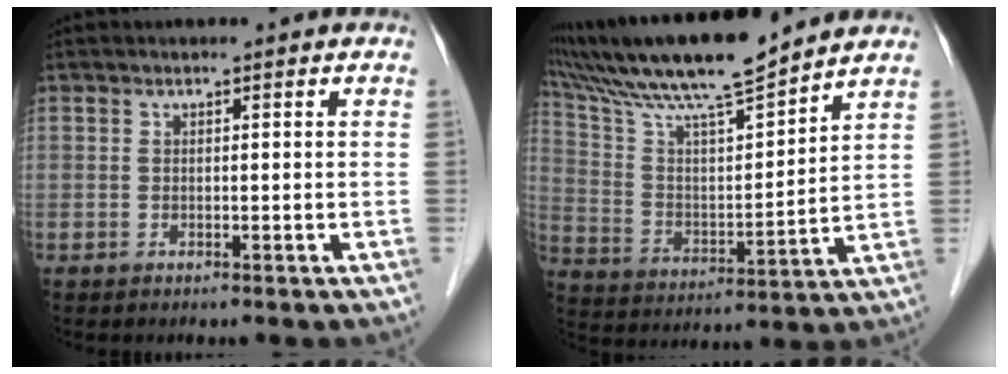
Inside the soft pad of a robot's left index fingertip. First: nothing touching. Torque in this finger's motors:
{"motor_torque": [0.93, -0.90, 0.80, 0.11]}